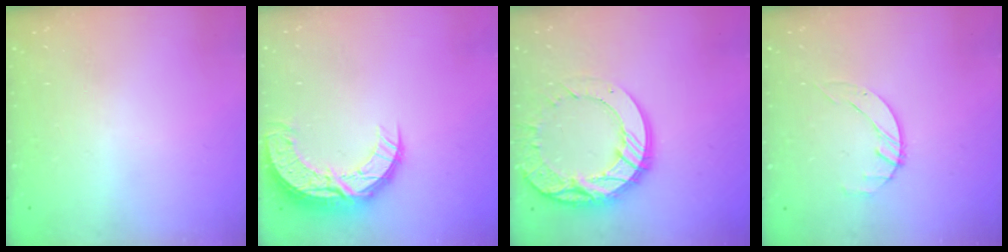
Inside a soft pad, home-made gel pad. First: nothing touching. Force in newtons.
{"total": 11.9, "press": 11.9, "slide": 0.9}
{"total": 17.7, "press": 17.6, "slide": 1.5}
{"total": 2.0, "press": 2.0, "slide": 0.3}